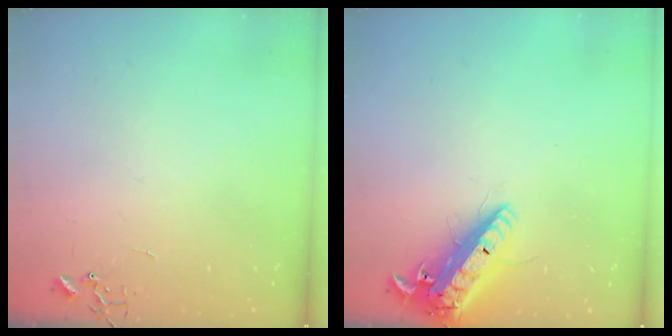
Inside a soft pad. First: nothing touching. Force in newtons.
{"total": 17.1, "press": 16.8, "slide": 3.3}